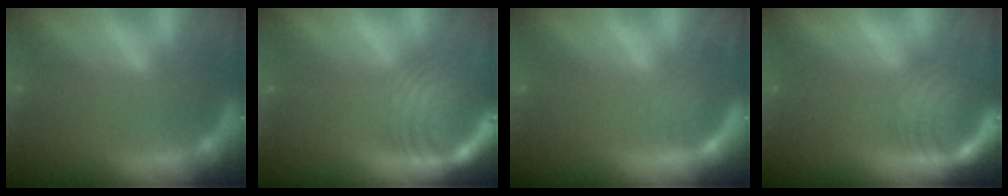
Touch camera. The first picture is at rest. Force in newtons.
{"total": 10.0}
{"total": 2.5}
{"total": 7.6}